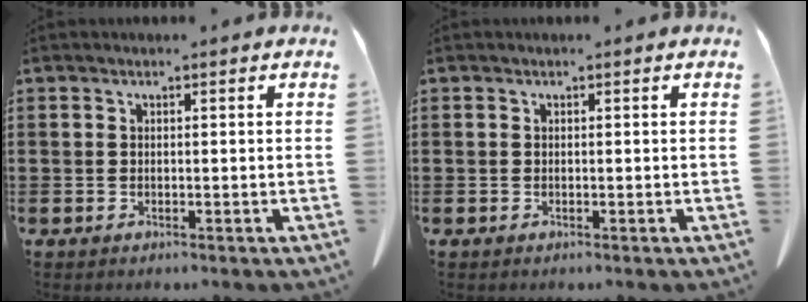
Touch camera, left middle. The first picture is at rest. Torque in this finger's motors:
{"motor_torque": [0.02, -0.02, 0.01, -0.01]}